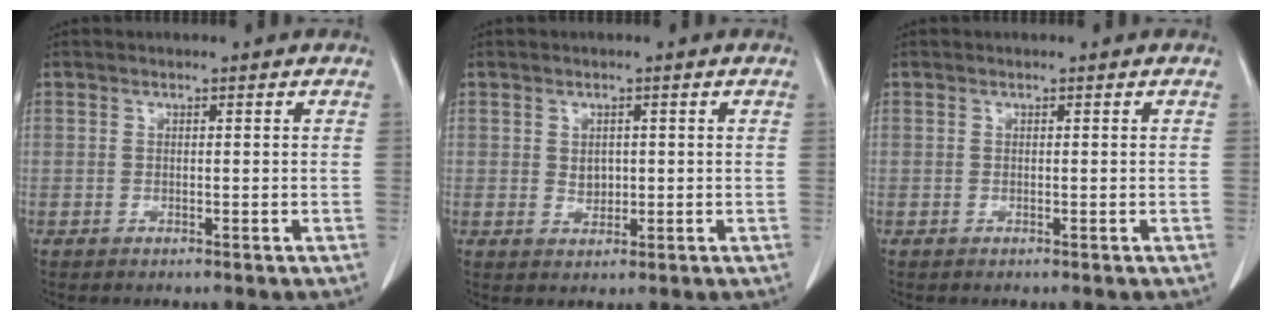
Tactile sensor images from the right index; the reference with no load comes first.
{"total": 2.0, "force": [0.3, 1.6, 1.2], "torque": [-0.018, -0.001, 0.011]}
{"total": 0.0}